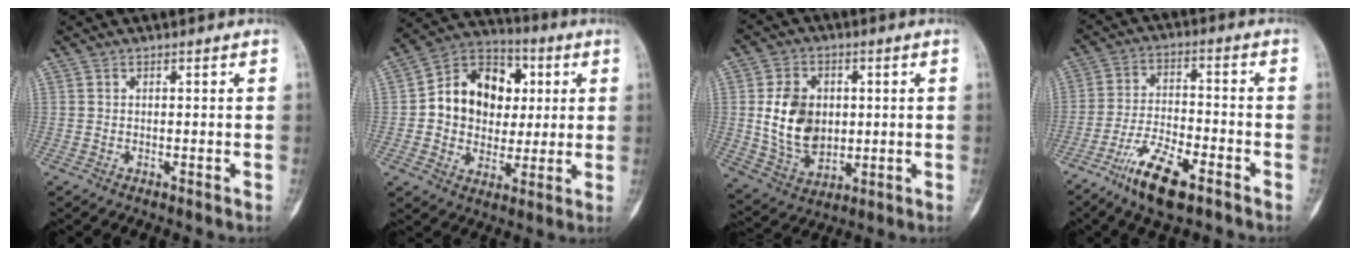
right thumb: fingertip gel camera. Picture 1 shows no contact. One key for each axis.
{"total": 16.5, "fx": 2.0, "fy": 13.6, "fz": 9.2, "tx": -0.095, "ty": 0.019, "tz": 0.033}
{"total": 13.1, "fx": 0.8, "fy": 9.8, "fz": 8.6, "tx": -0.115, "ty": -0.009, "tz": 0.028}
{"total": 11.4, "fx": -7.3, "fy": 3.9, "fz": 7.9, "tx": -0.147, "ty": 0.034, "tz": -0.134}